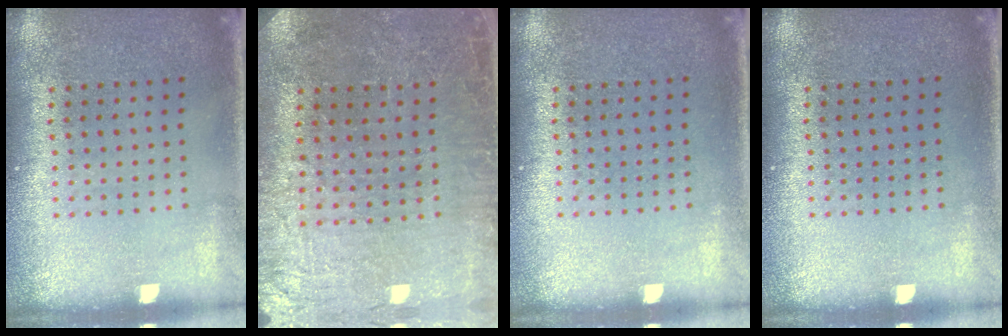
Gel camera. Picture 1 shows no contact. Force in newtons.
{"total": 1.6, "press": 1.6, "slide": 0.1}
{"total": 0.0}
{"total": 0.0}